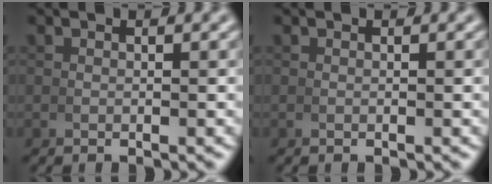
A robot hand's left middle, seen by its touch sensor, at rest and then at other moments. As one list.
[{"total": 0.0}]